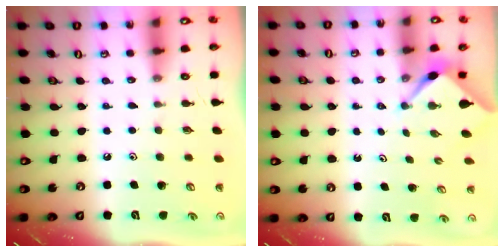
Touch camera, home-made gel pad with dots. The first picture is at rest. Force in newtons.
{"total": 2.8, "press": 2.8, "slide": 0.4}